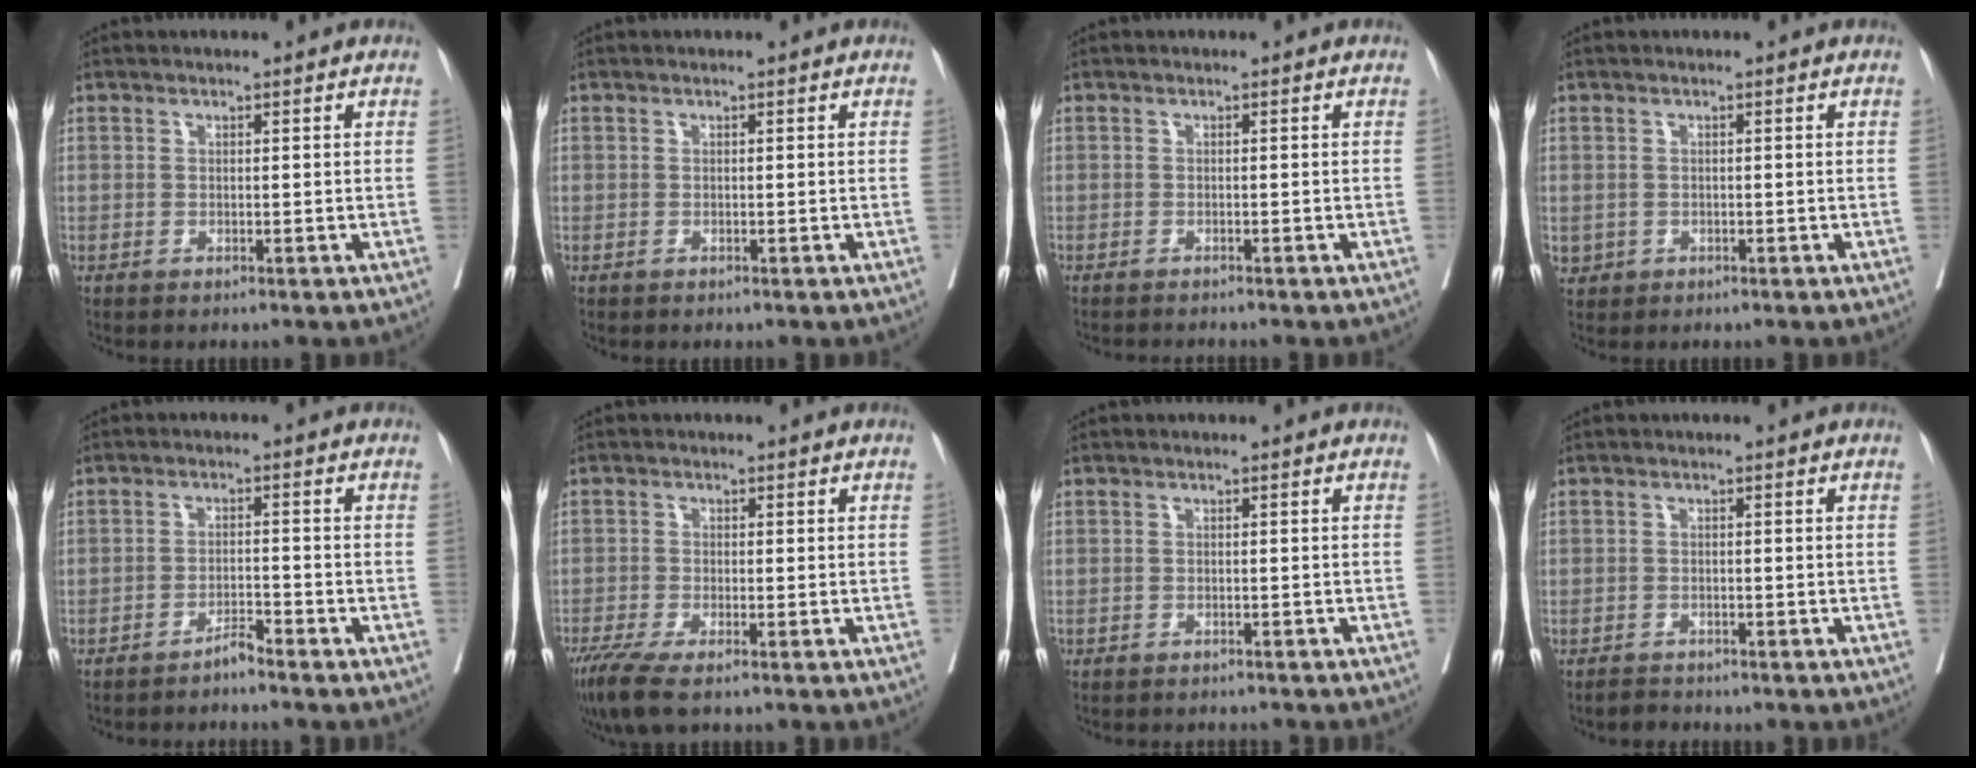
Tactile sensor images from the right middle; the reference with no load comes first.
{"total": 0.0}
{"total": 1.7, "force": [-1.7, -0.1, 0.3], "torque": [-0.006, -0.005, -0.024]}
{"total": 1.5, "force": [-0.3, 1.5, 0.2], "torque": [-0.001, 0.004, 0.003]}
{"total": 2.1, "force": [-2.0, -0.2, 0.7], "torque": [-0.009, -0.002, -0.036]}
{"total": 5.8, "force": [-4.1, 1.0, 4.0], "torque": [-0.075, -0.017, -0.072]}
{"total": 3.2, "force": [-3.1, 0.9, 0.5], "torque": [-0.003, -0.003, -0.042]}
{"total": 1.4, "force": [-1.4, 0.4, -0.2], "torque": [-0.004, -0.005, -0.023]}